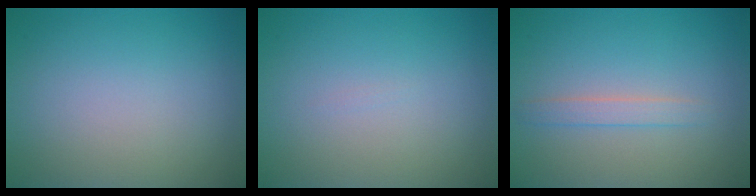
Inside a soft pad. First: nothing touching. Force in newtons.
{"total": 0.0}
{"total": 1.5, "press": 1.4, "slide": 0.1}